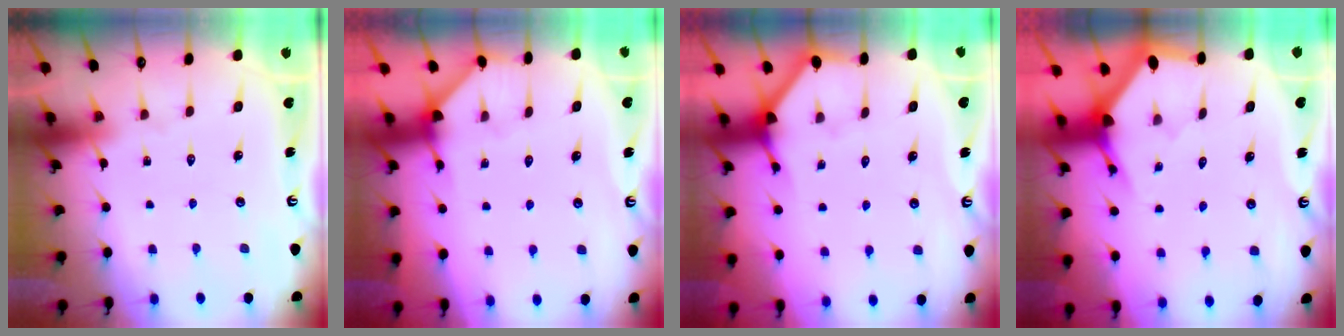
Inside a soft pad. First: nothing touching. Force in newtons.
{"total": 2.5, "press": 2.5, "slide": 0.2}
{"total": 2.5, "press": 2.5, "slide": 0.2}
{"total": 3.0, "press": 3.0, "slide": 0.1}